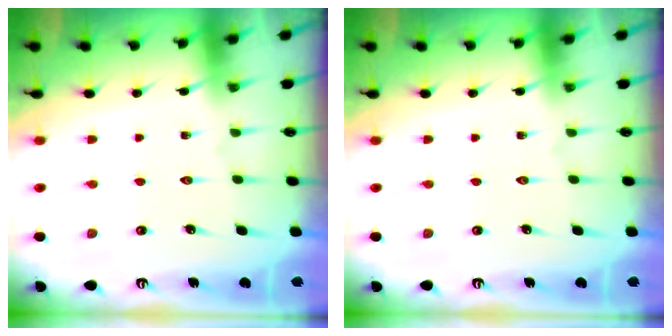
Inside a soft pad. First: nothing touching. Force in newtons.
{"total": 0.0}